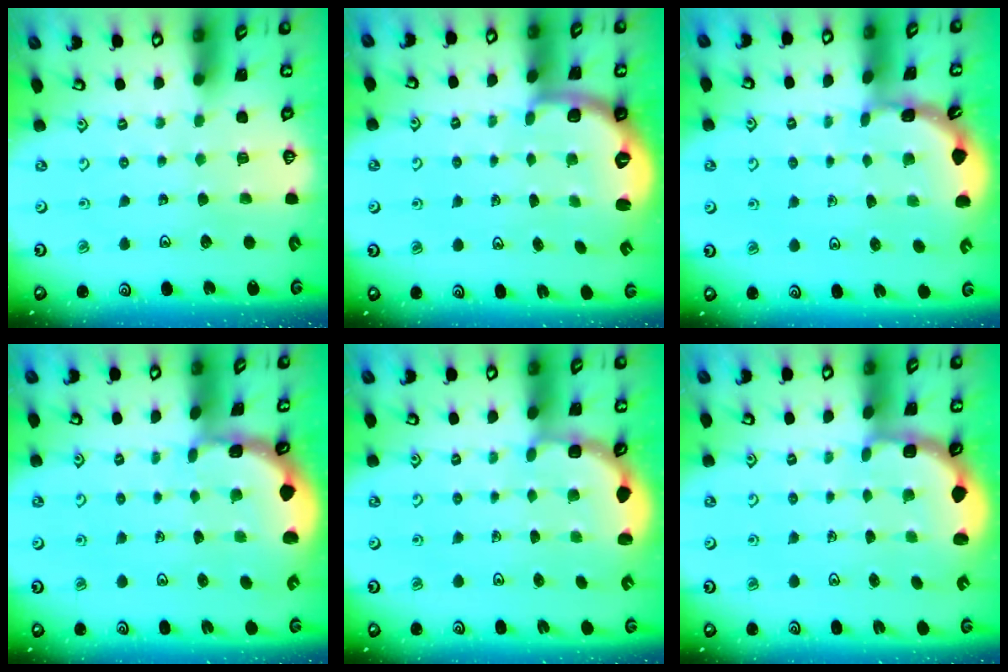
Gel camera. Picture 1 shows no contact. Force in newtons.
{"total": 2.5, "press": 2.0, "slide": 1.5}
{"total": 1.7, "press": 1.6, "slide": 0.1}
{"total": 1.4, "press": 1.4, "slide": 0.0}
{"total": 2.9, "press": 2.4, "slide": 1.8}
{"total": 2.9, "press": 2.0, "slide": 2.1}